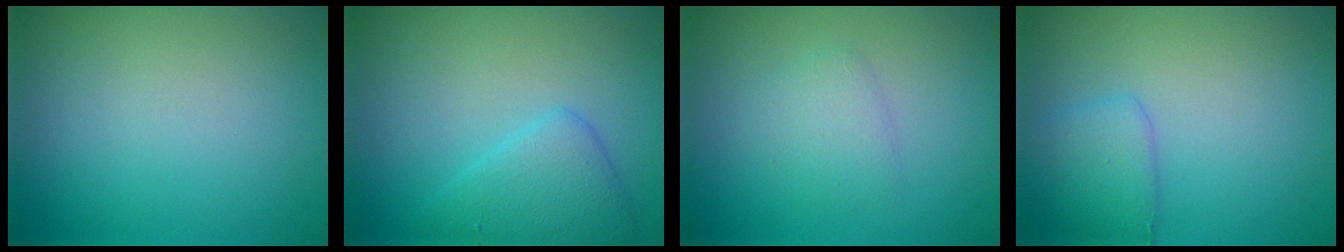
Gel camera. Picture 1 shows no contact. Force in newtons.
{"total": 3.2, "press": 3.2, "slide": 0.1}
{"total": 1.8, "press": 1.8, "slide": 0.1}
{"total": 2.2, "press": 2.2, "slide": 0.1}